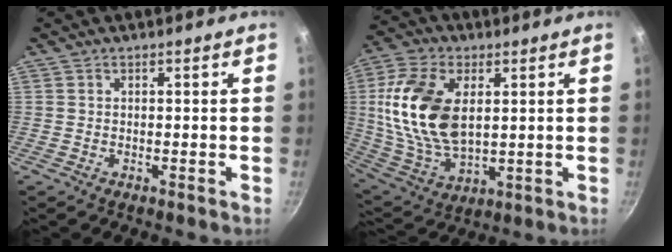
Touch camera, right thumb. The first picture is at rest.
{"total": 18.9, "force": [3.6, 11.0, 15.0], "torque": [-0.286, -0.010, 0.078]}